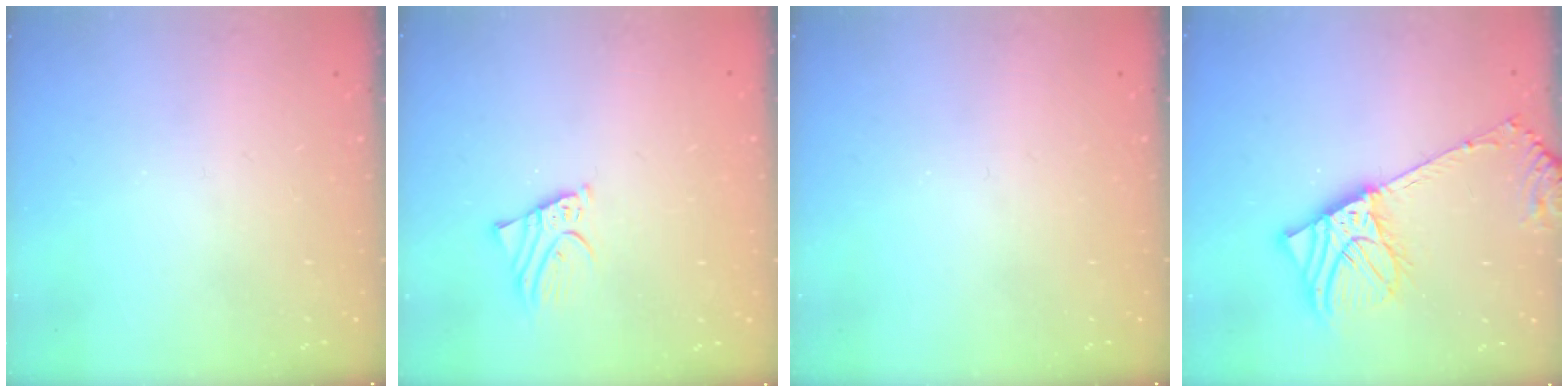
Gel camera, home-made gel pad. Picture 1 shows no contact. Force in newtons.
{"total": 2.2, "press": 2.2, "slide": 0.1}
{"total": 0.0}
{"total": 9.5, "press": 9.4, "slide": 1.6}